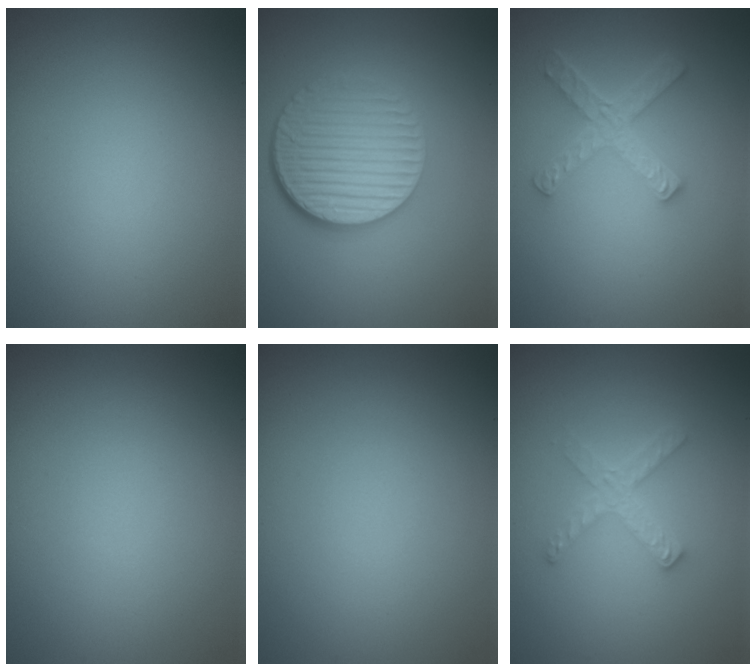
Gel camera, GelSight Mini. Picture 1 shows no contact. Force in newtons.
{"total": 6.3, "press": 4.2, "slide": 4.6}
{"total": 4.3, "press": 3.3, "slide": 2.8}
{"total": 0.0}
{"total": 0.0}
{"total": 2.2, "press": 2.2, "slide": 0.3}